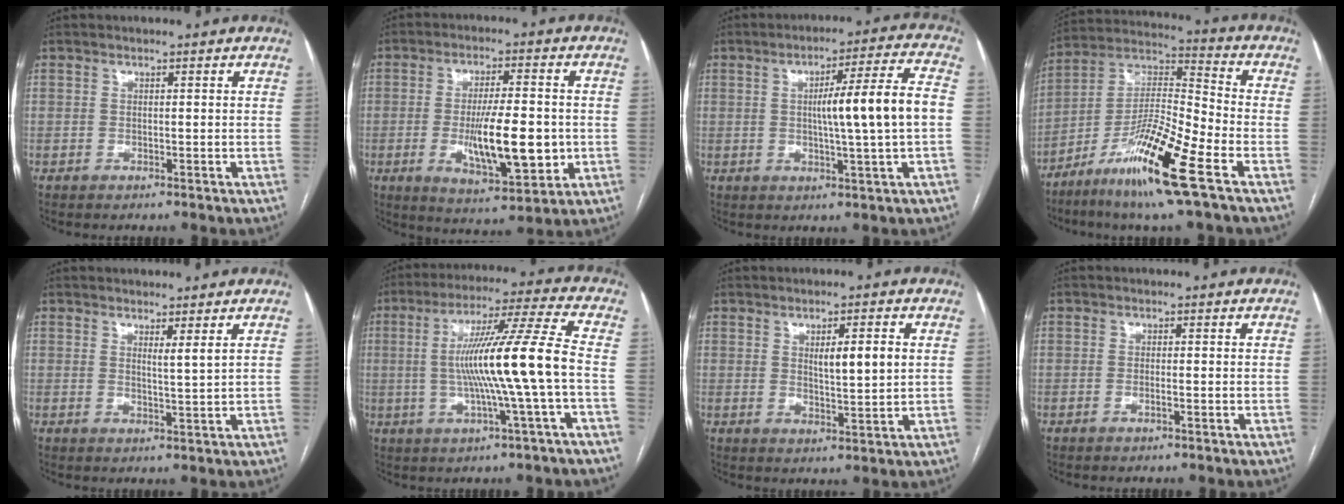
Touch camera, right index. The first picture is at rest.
{"total": 12.8, "force": [-1.9, 3.2, 12.3], "torque": [-0.211, -0.014, -0.025]}
{"total": 11.4, "force": [0.0, -0.5, 11.4], "torque": [-0.177, 0.013, 0.001]}
{"total": 16.5, "force": [-8.6, 0.6, 14.1], "torque": [-0.271, -0.019, -0.161]}
{"total": 2.0, "force": [1.2, -0.5, 1.5], "torque": [-0.026, -0.016, 0.023]}
{"total": 14.1, "force": [-1.3, -1.6, 14.0], "torque": [-0.246, 0.008, -0.024]}
{"total": 5.4, "force": [1.4, 0.7, 5.1], "torque": [-0.085, -0.001, 0.025]}
{"total": 0.7, "force": [-0.4, 0.0, 0.7], "torque": [-0.014, 0.000, -0.005]}